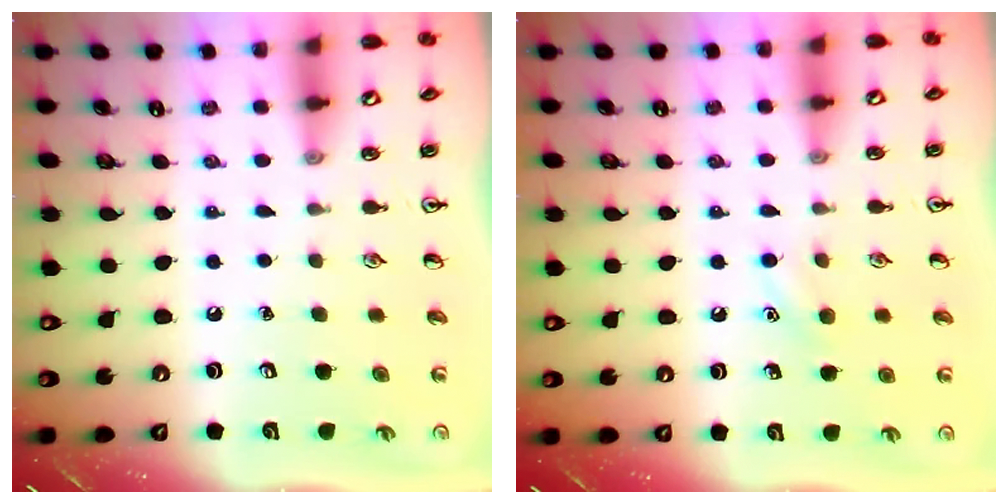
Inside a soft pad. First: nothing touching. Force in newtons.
{"total": 6.2, "press": 5.9, "slide": 2.1}